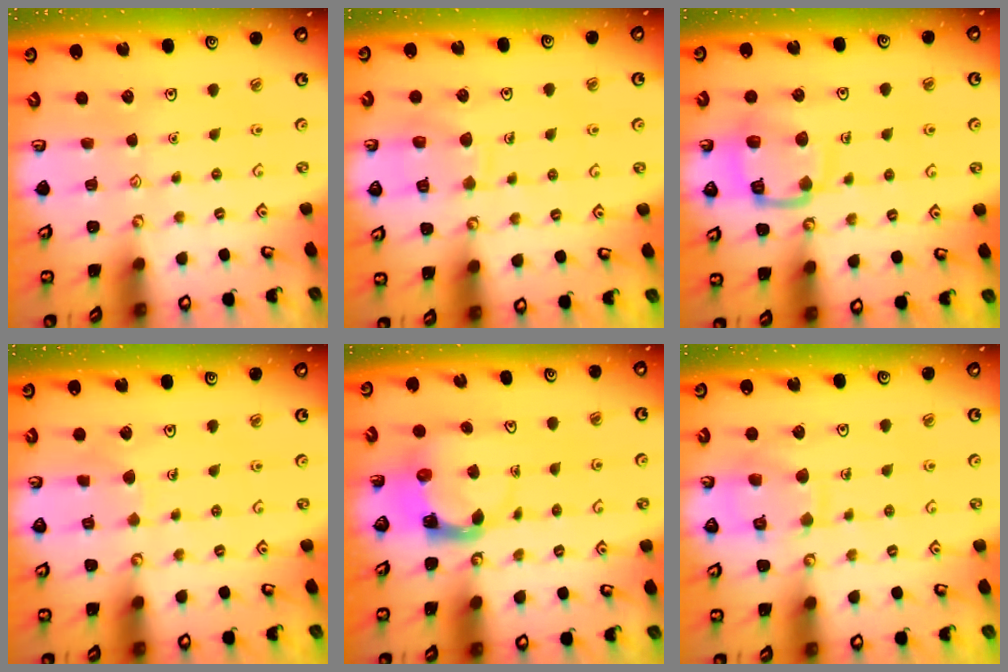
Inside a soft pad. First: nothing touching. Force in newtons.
{"total": 9.8, "press": 9.7, "slide": 0.9}
{"total": 13.2, "press": 13.2, "slide": 1.4}
{"total": 4.6, "press": 4.6, "slide": 0.3}
{"total": 4.4, "press": 4.3, "slide": 0.9}
{"total": 11.0, "press": 11.0, "slide": 0.9}